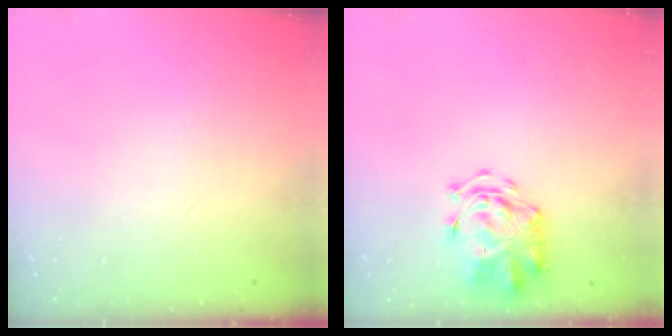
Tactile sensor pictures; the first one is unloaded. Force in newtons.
{"total": 3.3, "press": 3.2, "slide": 0.8}